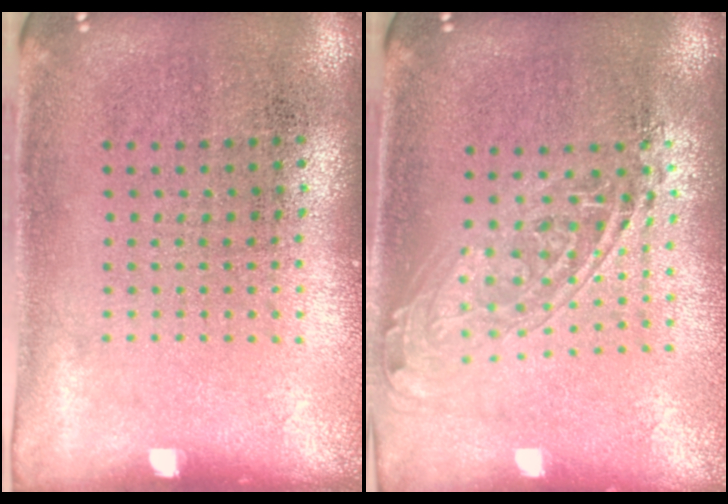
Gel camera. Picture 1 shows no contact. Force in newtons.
{"total": 1.6, "press": 1.3, "slide": 0.9}